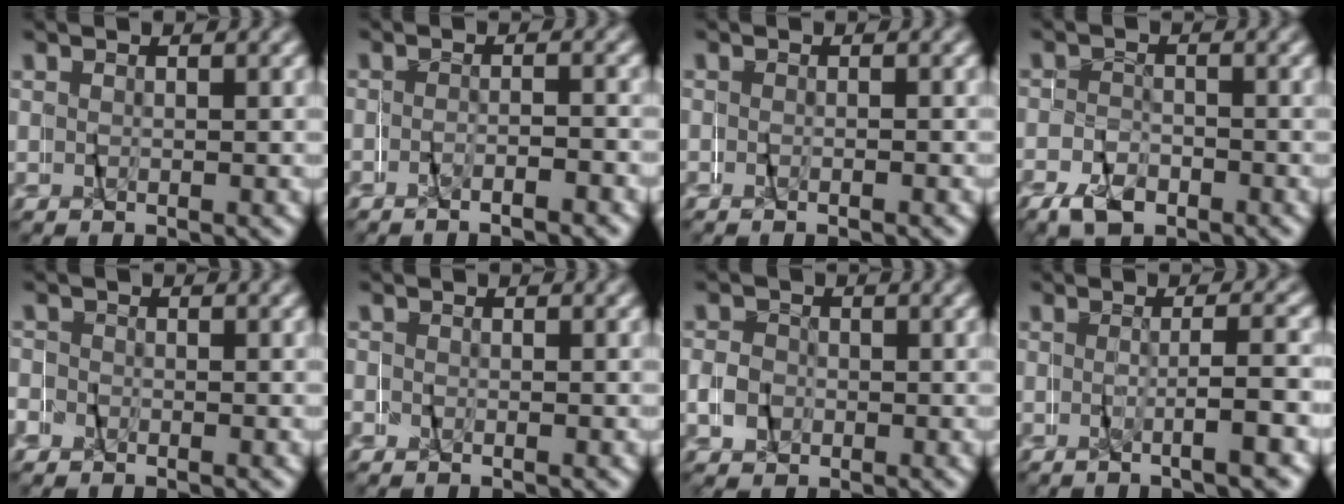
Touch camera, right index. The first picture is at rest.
{"total": 1.9, "force": [-1.9, -0.2, 0.0], "torque": [0.006, 0.016, -0.045]}
{"total": 0.8, "force": [-0.7, -0.4, 0.0], "torque": [-0.003, 0.001, -0.016]}
{"total": 2.6, "force": [-2.3, 1.3, 0.3], "torque": [0.003, 0.000, -0.042]}
{"total": 2.3, "force": [-1.3, 1.9, -0.2], "torque": [-0.004, 0.009, -0.034]}
{"total": 0.6, "force": [-0.5, 0.2, -0.2], "torque": [-0.005, 0.002, -0.014]}
{"total": 1.7, "force": [-0.5, 1.6, -0.2], "torque": [0.012, 0.011, -0.017]}
{"total": 2.5, "force": [-1.5, -1.5, 1.3], "torque": [-0.015, 0.008, -0.029]}